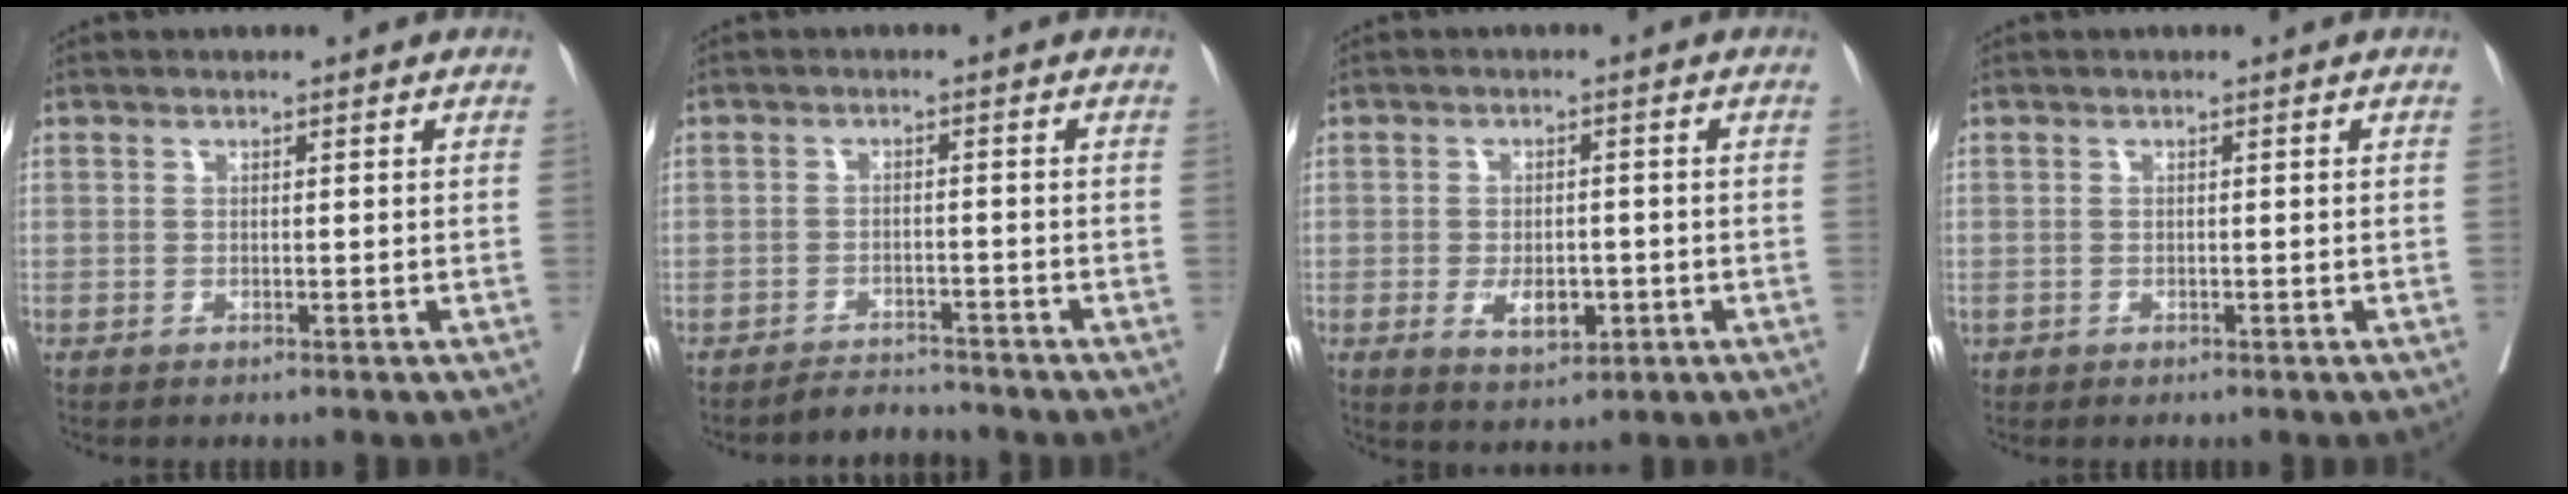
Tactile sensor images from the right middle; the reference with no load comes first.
{"total": 2.5, "force": [-2.4, 0.5, -0.8], "torque": [0.017, -0.005, -0.038]}
{"total": 5.3, "force": [-1.6, 3.2, 3.9], "torque": [-0.056, -0.001, -0.015]}
{"total": 0.0}